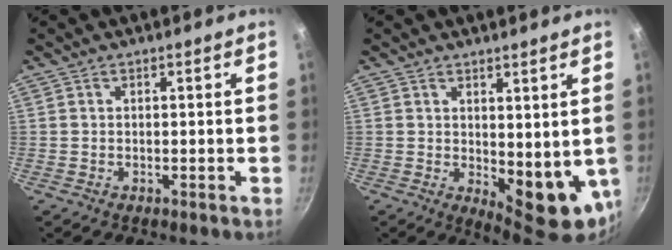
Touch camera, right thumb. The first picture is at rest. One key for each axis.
{"total": 10.2, "fx": 1.2, "fy": 4.9, "fz": 8.9, "tx": -0.096, "ty": -0.020, "tz": 0.033}